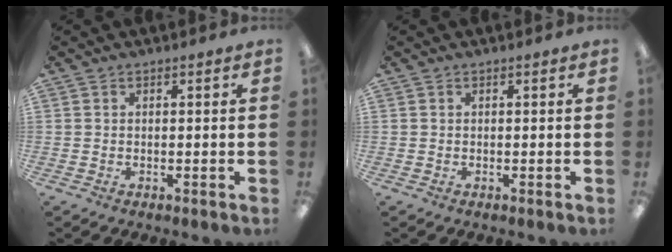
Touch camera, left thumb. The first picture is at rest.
{"total": 0.0}